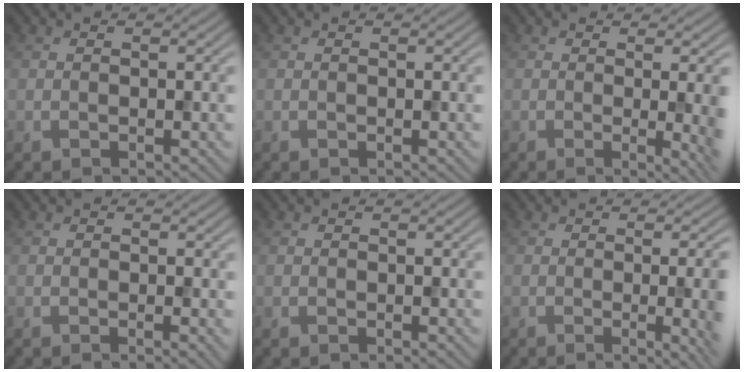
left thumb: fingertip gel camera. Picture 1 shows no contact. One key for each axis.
{"total": 0.0}
{"total": 6.5, "fx": -0.5, "fy": 1.9, "fz": 6.2, "tx": -0.070, "ty": -0.008, "tz": -0.005}
{"total": 0.7, "fx": -0.1, "fy": 0.1, "fz": 0.7, "tx": -0.010, "ty": -0.005, "tz": -0.004}
{"total": 0.0}
{"total": 8.8, "fx": -1.1, "fy": 3.1, "fz": 8.2, "tx": -0.076, "ty": 0.000, "tz": -0.013}